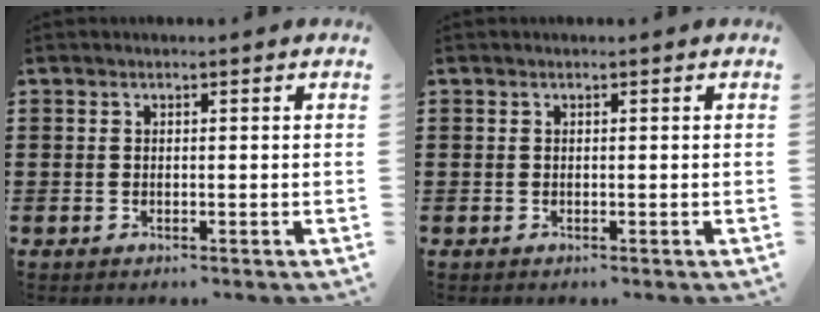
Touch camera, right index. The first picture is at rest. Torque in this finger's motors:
{"motor_torque": [-0.09, 0.10, 0.00, -0.01]}